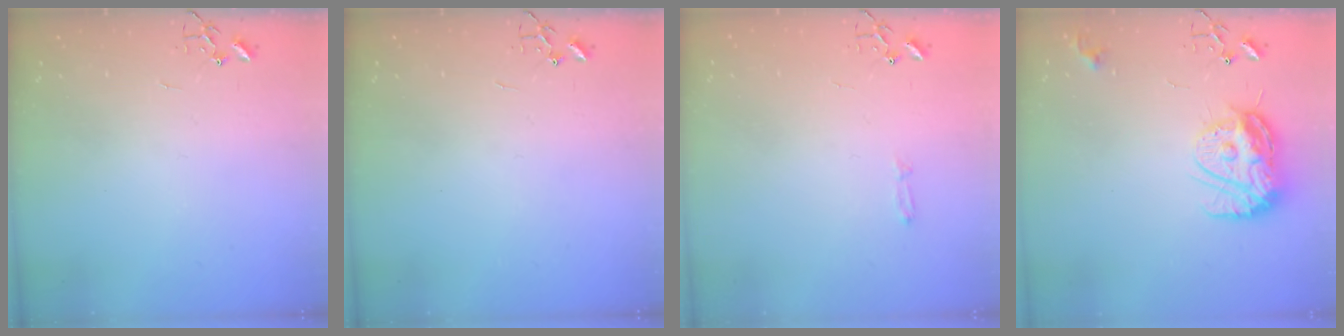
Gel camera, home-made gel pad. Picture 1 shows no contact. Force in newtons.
{"total": 0.0}
{"total": 2.8, "press": 2.8, "slide": 0.4}
{"total": 13.1, "press": 13.1, "slide": 1.2}